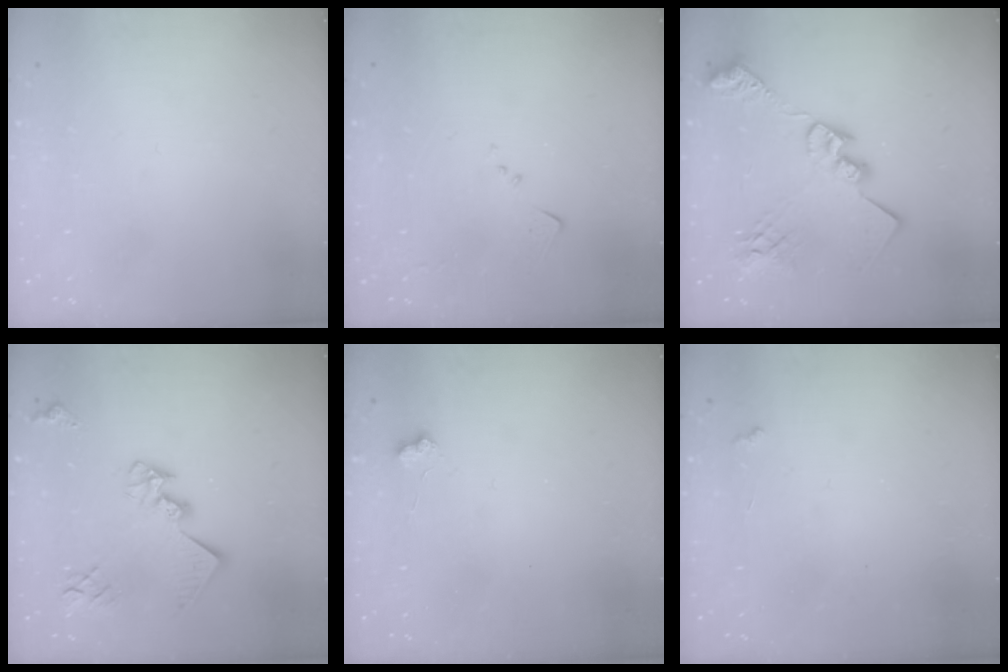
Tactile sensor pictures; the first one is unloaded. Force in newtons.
{"total": 3.8, "press": 3.7, "slide": 0.5}
{"total": 21.9, "press": 21.8, "slide": 2.0}
{"total": 16.8, "press": 16.8, "slide": 0.5}
{"total": 2.4, "press": 2.4, "slide": 0.5}
{"total": 2.8, "press": 2.8, "slide": 0.4}